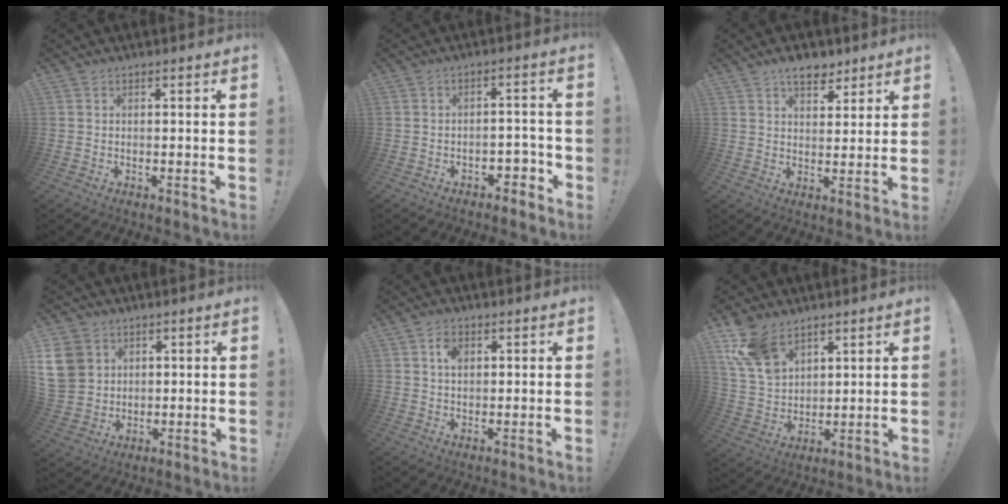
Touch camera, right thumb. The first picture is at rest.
{"total": 3.9, "force": [-2.2, 2.5, 2.0], "torque": [-0.027, 0.010, -0.038]}
{"total": 7.1, "force": [5.2, 3.9, 2.9], "torque": [-0.027, -0.027, 0.093]}
{"total": 11.2, "force": [3.4, 9.7, 4.5], "torque": [-0.088, -0.009, 0.073]}
{"total": 4.0, "force": [1.4, 2.6, 2.7], "torque": [-0.038, -0.002, 0.022]}
{"total": 13.9, "force": [8.6, 8.4, 6.8], "torque": [-0.147, -0.036, 0.171]}